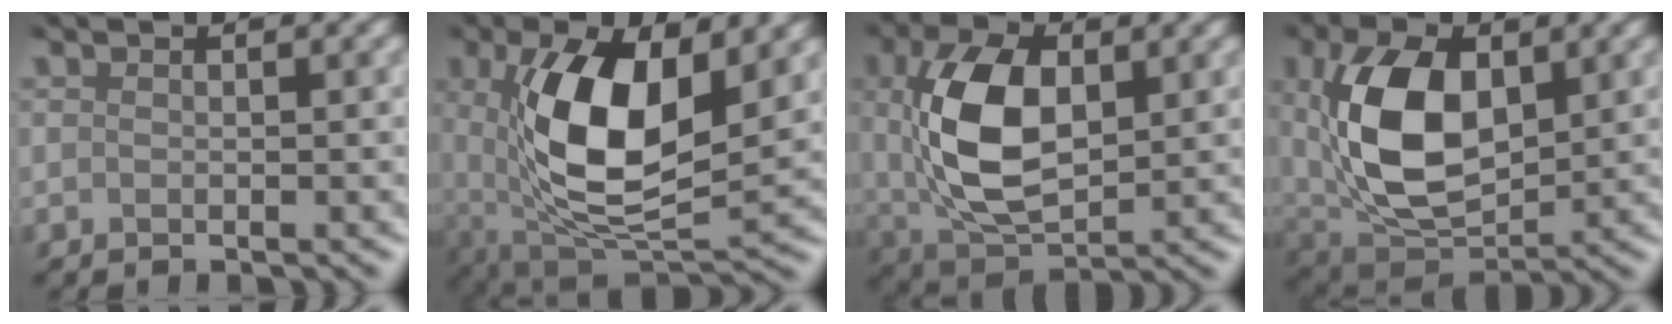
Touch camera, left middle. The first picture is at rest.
{"total": 8.5, "force": [1.3, 3.6, 7.6], "torque": [-0.165, -0.001, 0.039]}
{"total": 7.6, "force": [0.9, 4.3, 6.2], "torque": [-0.157, 0.002, 0.036]}
{"total": 8.6, "force": [1.3, 5.1, 6.8], "torque": [-0.162, 0.002, 0.042]}